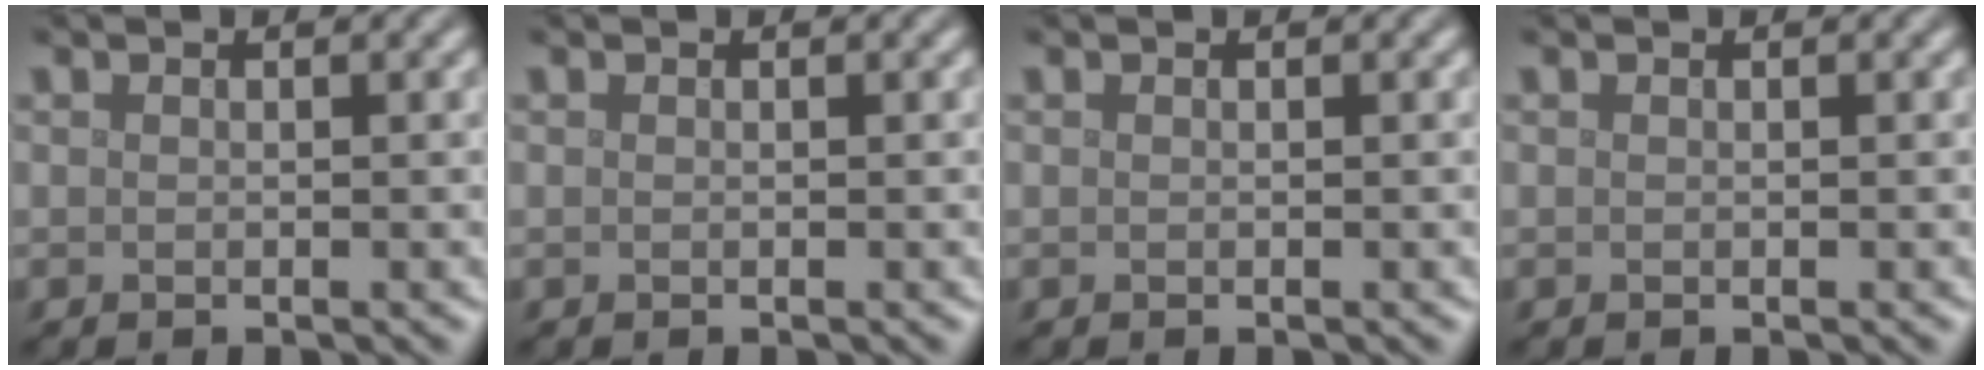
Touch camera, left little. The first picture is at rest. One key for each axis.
{"total": 0.0}
{"total": 0.0}
{"total": 0.0}